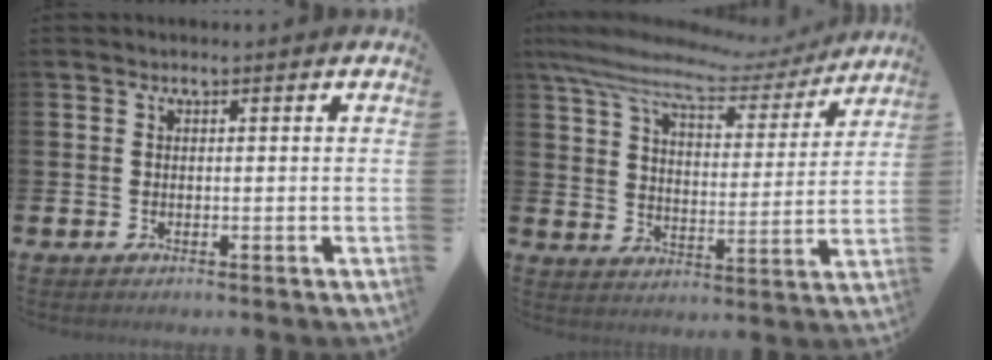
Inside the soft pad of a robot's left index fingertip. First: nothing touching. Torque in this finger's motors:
{"motor_torque": [2.14, 0.00, 1.02, 0.21]}